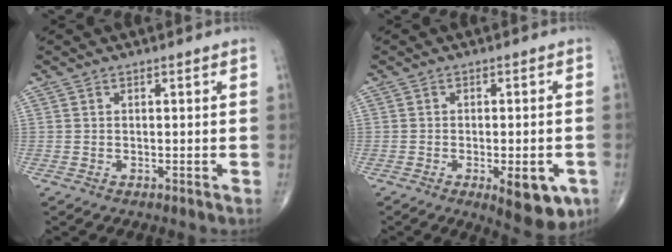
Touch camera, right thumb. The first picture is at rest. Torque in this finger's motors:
{"motor_torque": [1.13, 1.20, -0.13, -0.30, 0.23]}